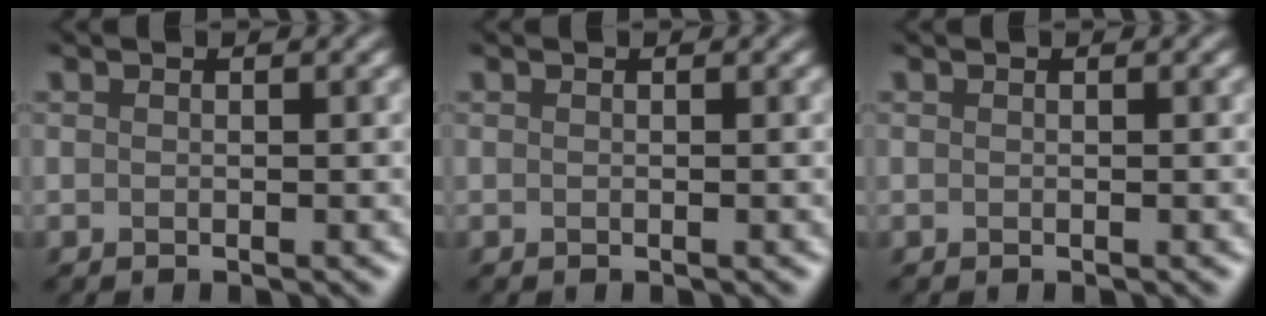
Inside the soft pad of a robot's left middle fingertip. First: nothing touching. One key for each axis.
{"total": 0.0}
{"total": 0.0}